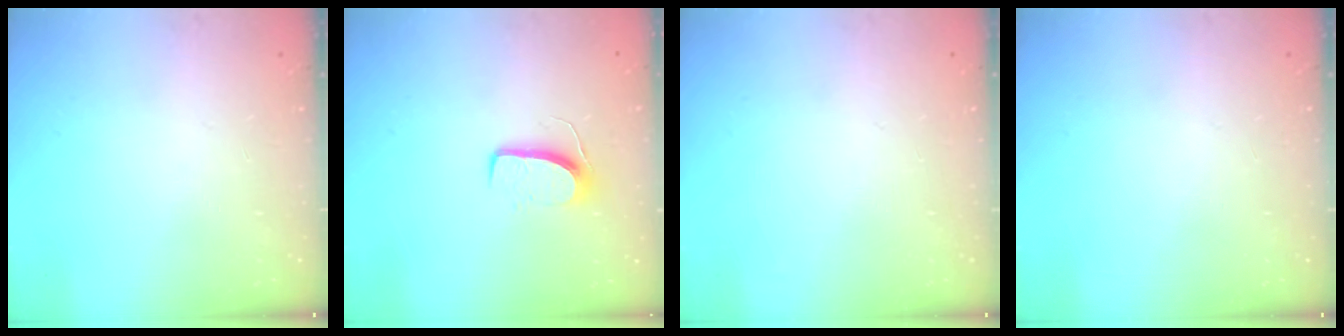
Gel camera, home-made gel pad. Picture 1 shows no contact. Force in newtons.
{"total": 6.7, "press": 6.7, "slide": 0.5}
{"total": 0.0}
{"total": 0.0}